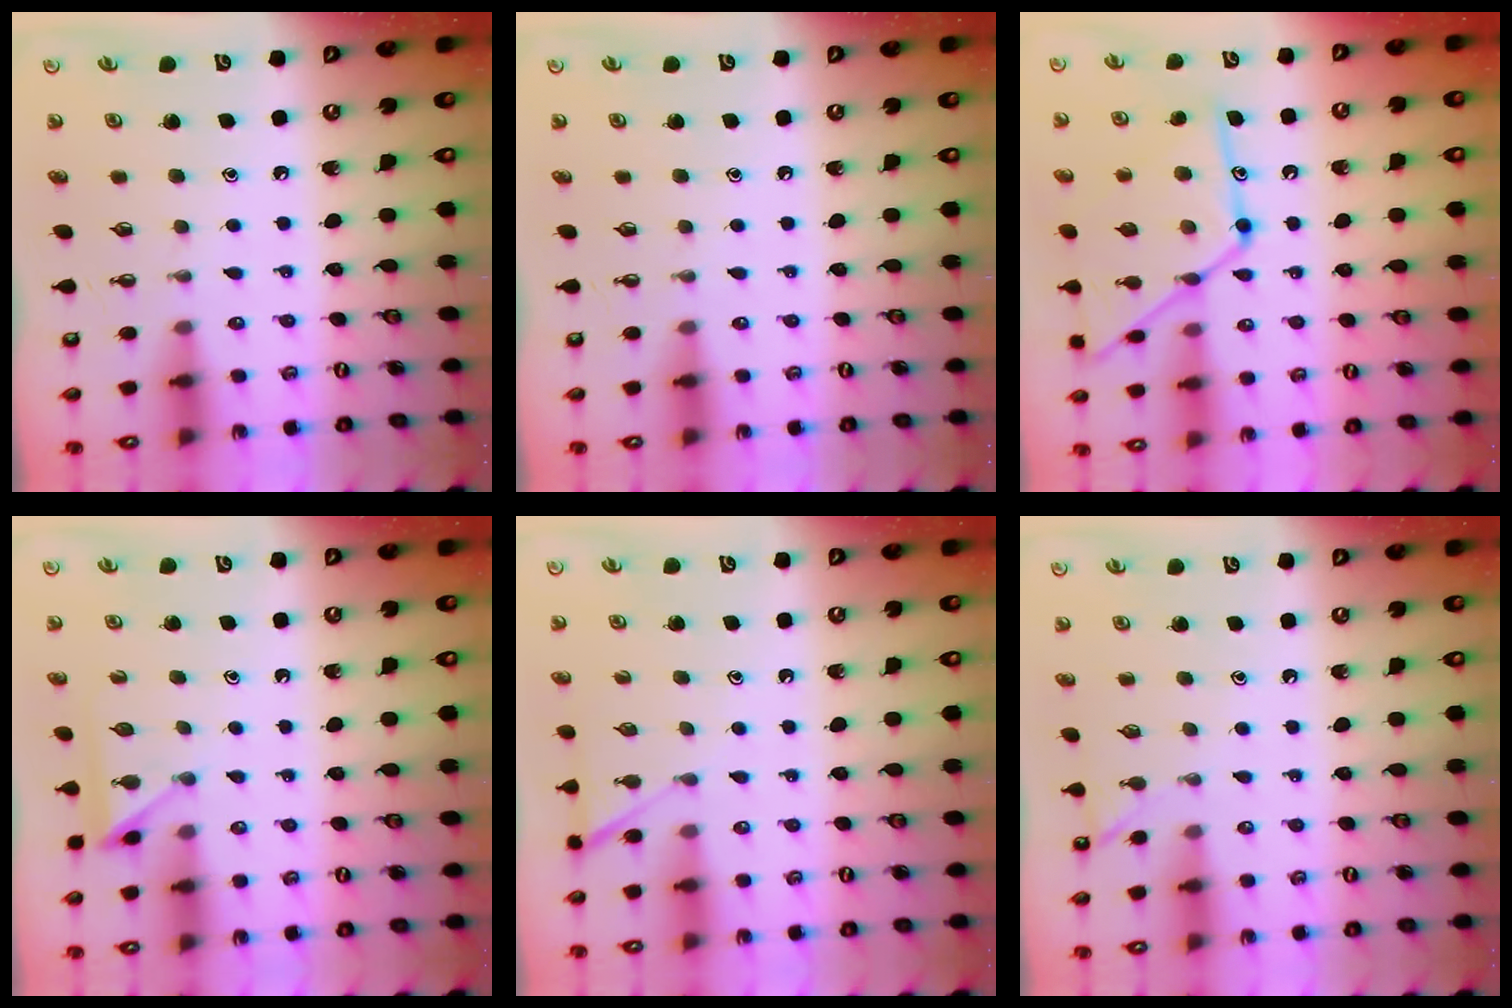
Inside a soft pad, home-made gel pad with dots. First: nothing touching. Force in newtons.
{"total": 0.0}
{"total": 17.8, "press": 17.7, "slide": 1.5}
{"total": 3.5, "press": 3.5, "slide": 0.3}
{"total": 4.6, "press": 4.6, "slide": 0.6}
{"total": 2.2, "press": 2.2, "slide": 0.3}